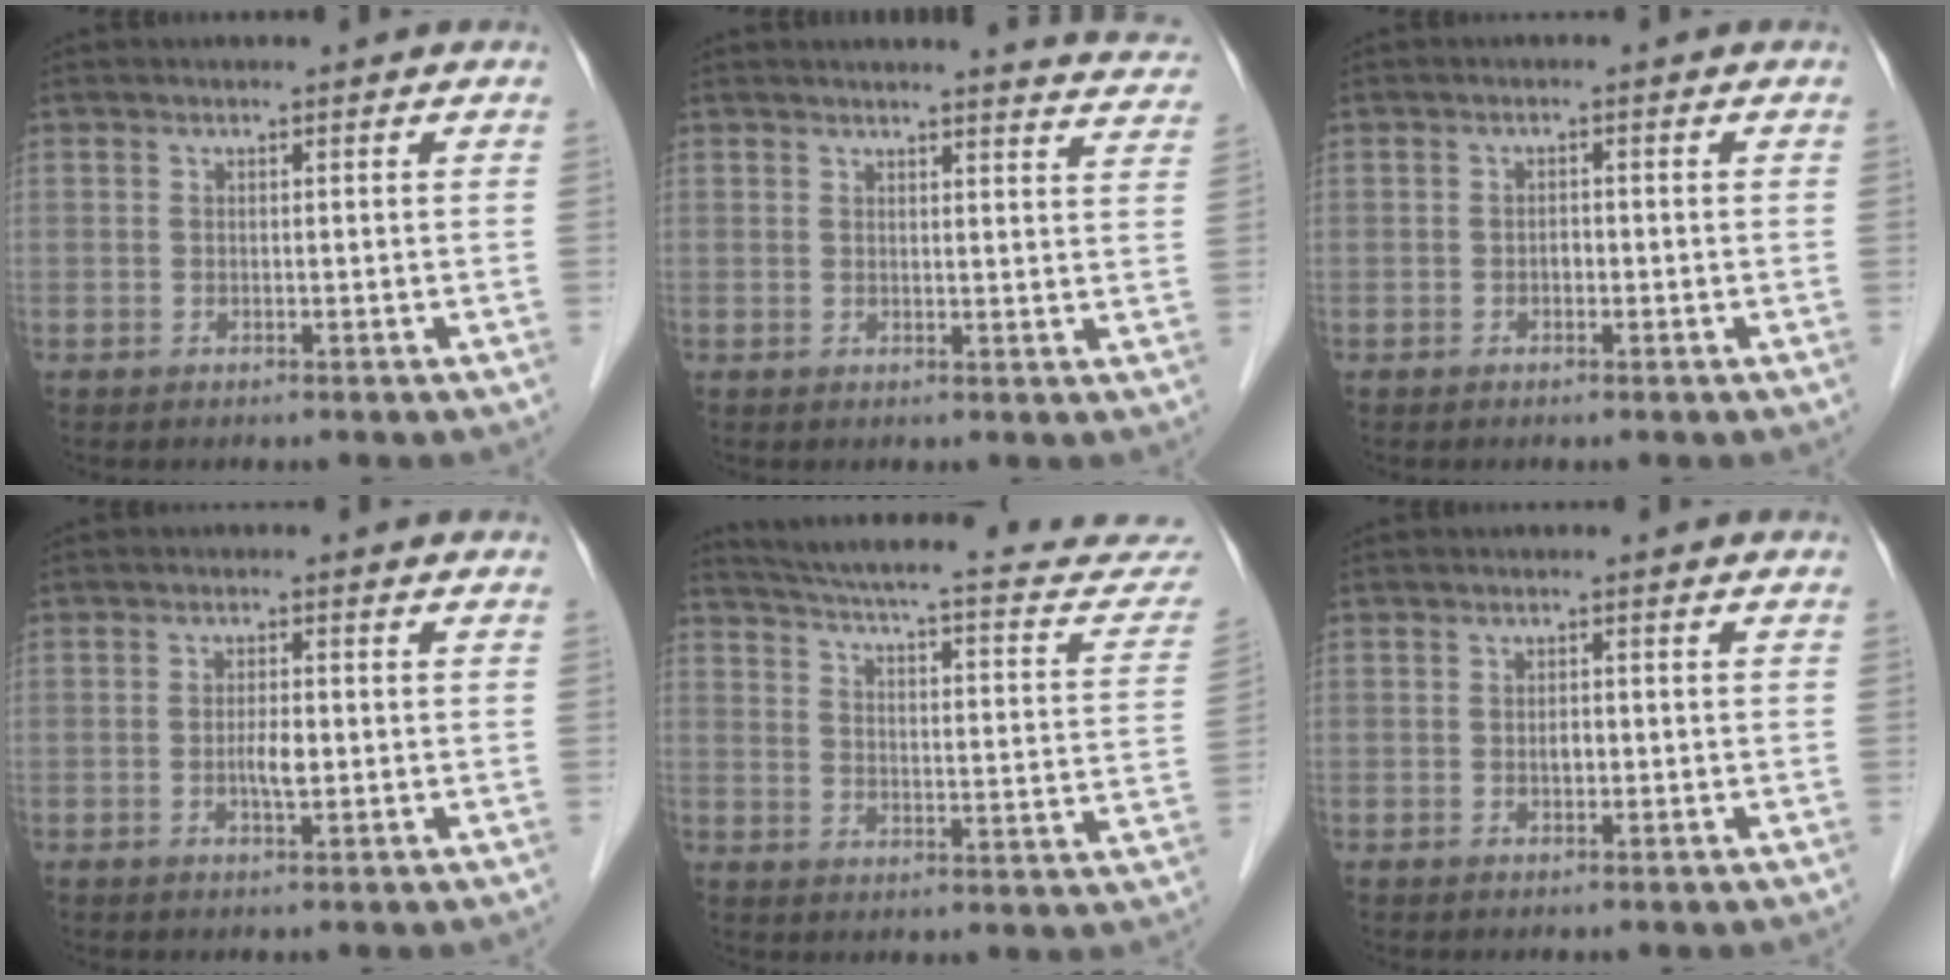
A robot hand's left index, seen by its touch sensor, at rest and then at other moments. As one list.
[{"total": 9.3, "force": [9.2, 0.4, 1.8], "torque": [-0.007, -0.036, 0.078]}, {"total": 1.1, "force": [-0.3, 0.7, 0.9], "torque": [-0.014, 0.003, -0.007]}, {"total": 2.5, "force": [-0.4, 0.6, 2.4], "torque": [-0.047, 0.001, -0.006]}, {"total": 23.1, "force": [20.5, 4.0, 10.0], "torque": [-0.144, -0.031, 0.247]}, {"total": 1.2, "force": [-0.2, 0.7, 1.0], "torque": [-0.018, 0.002, -0.003]}]